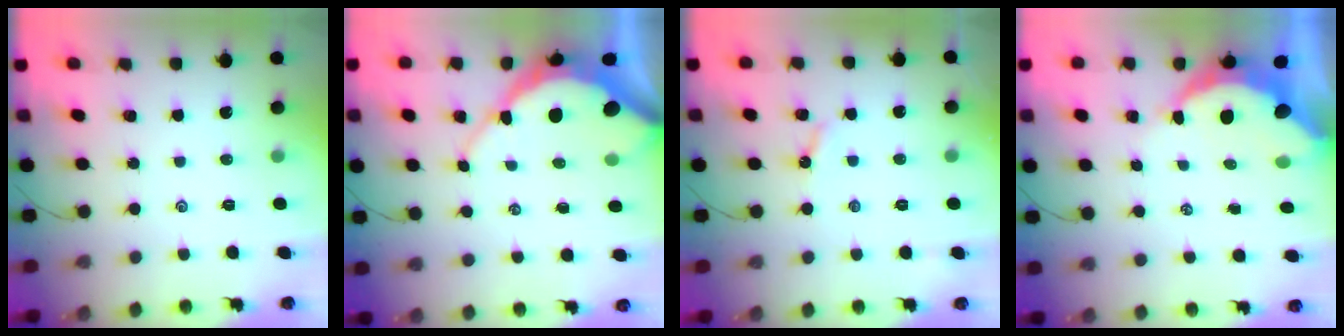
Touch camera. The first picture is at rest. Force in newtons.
{"total": 11.4, "press": 11.3, "slide": 0.9}
{"total": 3.5, "press": 3.5, "slide": 0.3}
{"total": 10.9, "press": 10.9, "slide": 1.2}